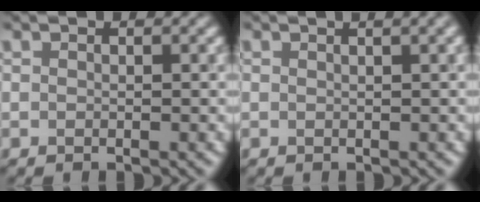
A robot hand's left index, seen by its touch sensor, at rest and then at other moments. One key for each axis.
{"total": 1.8, "fx": 0.8, "fy": 0.5, "fz": 1.5, "tx": -0.009, "ty": 0.004, "tz": 0.008}